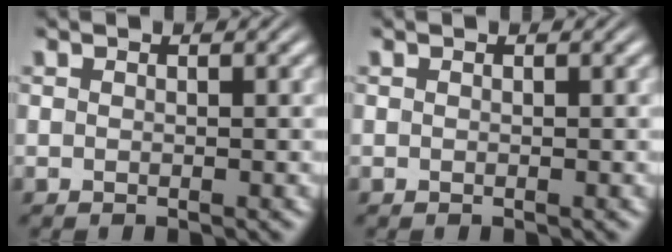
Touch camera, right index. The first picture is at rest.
{"total": 0.0}